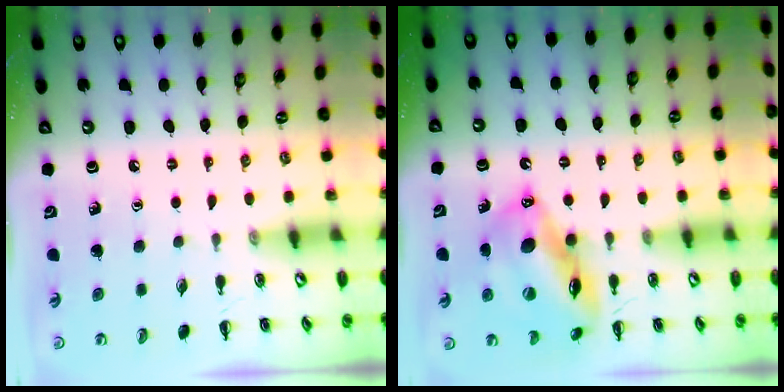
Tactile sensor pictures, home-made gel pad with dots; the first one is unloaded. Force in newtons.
{"total": 16.4, "press": 15.8, "slide": 4.6}